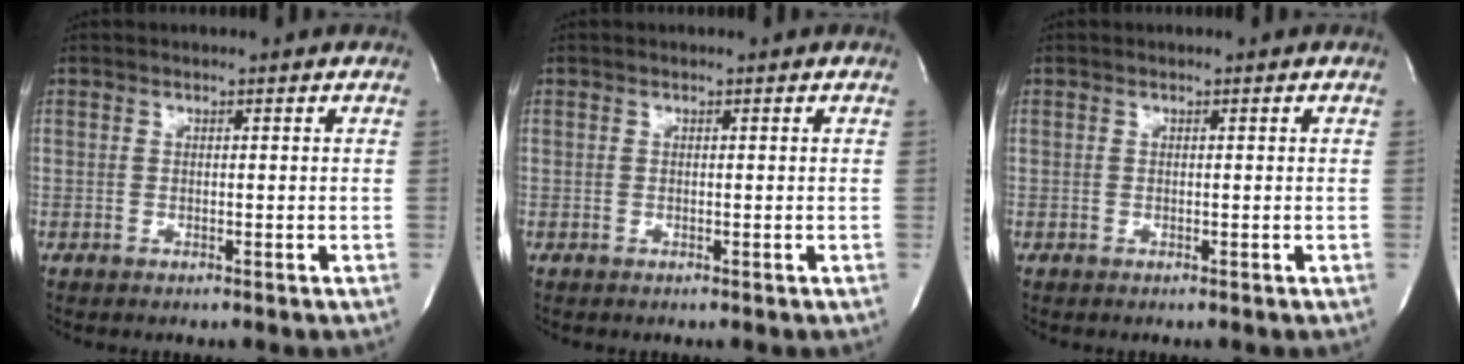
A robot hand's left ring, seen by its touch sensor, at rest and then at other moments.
{"total": 0.0}
{"total": 0.0}